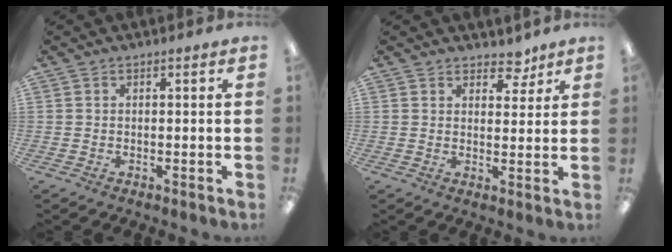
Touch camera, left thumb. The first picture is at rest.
{"total": 4.9, "force": [4.0, 2.5, 1.4], "torque": [0.003, -0.027, 0.066]}